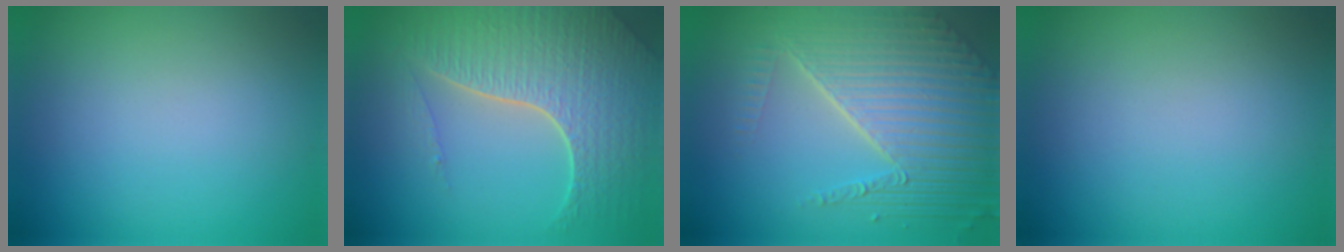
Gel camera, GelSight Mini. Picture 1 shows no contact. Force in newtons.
{"total": 7.0, "press": 5.1, "slide": 4.8}
{"total": 8.8, "press": 5.7, "slide": 6.7}
{"total": 0.0}